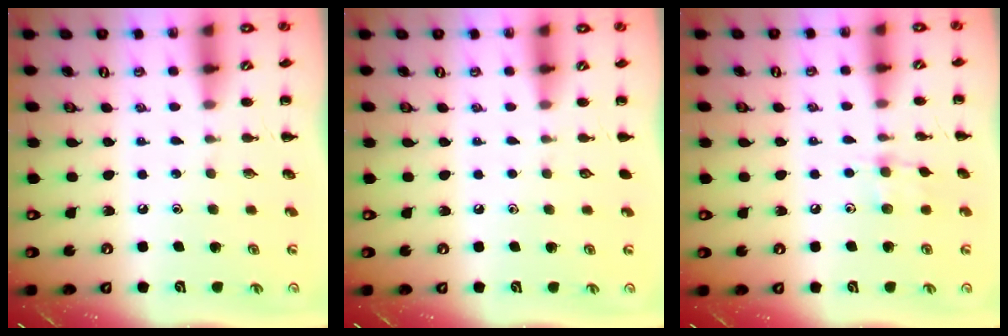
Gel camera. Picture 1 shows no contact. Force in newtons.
{"total": 0.0}
{"total": 7.2, "press": 6.9, "slide": 1.7}